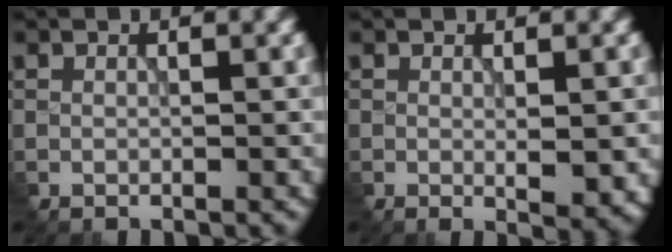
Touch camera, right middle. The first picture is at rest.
{"total": 2.1, "force": [0.0, 0.4, 2.0], "torque": [-0.031, -0.005, 0.003]}